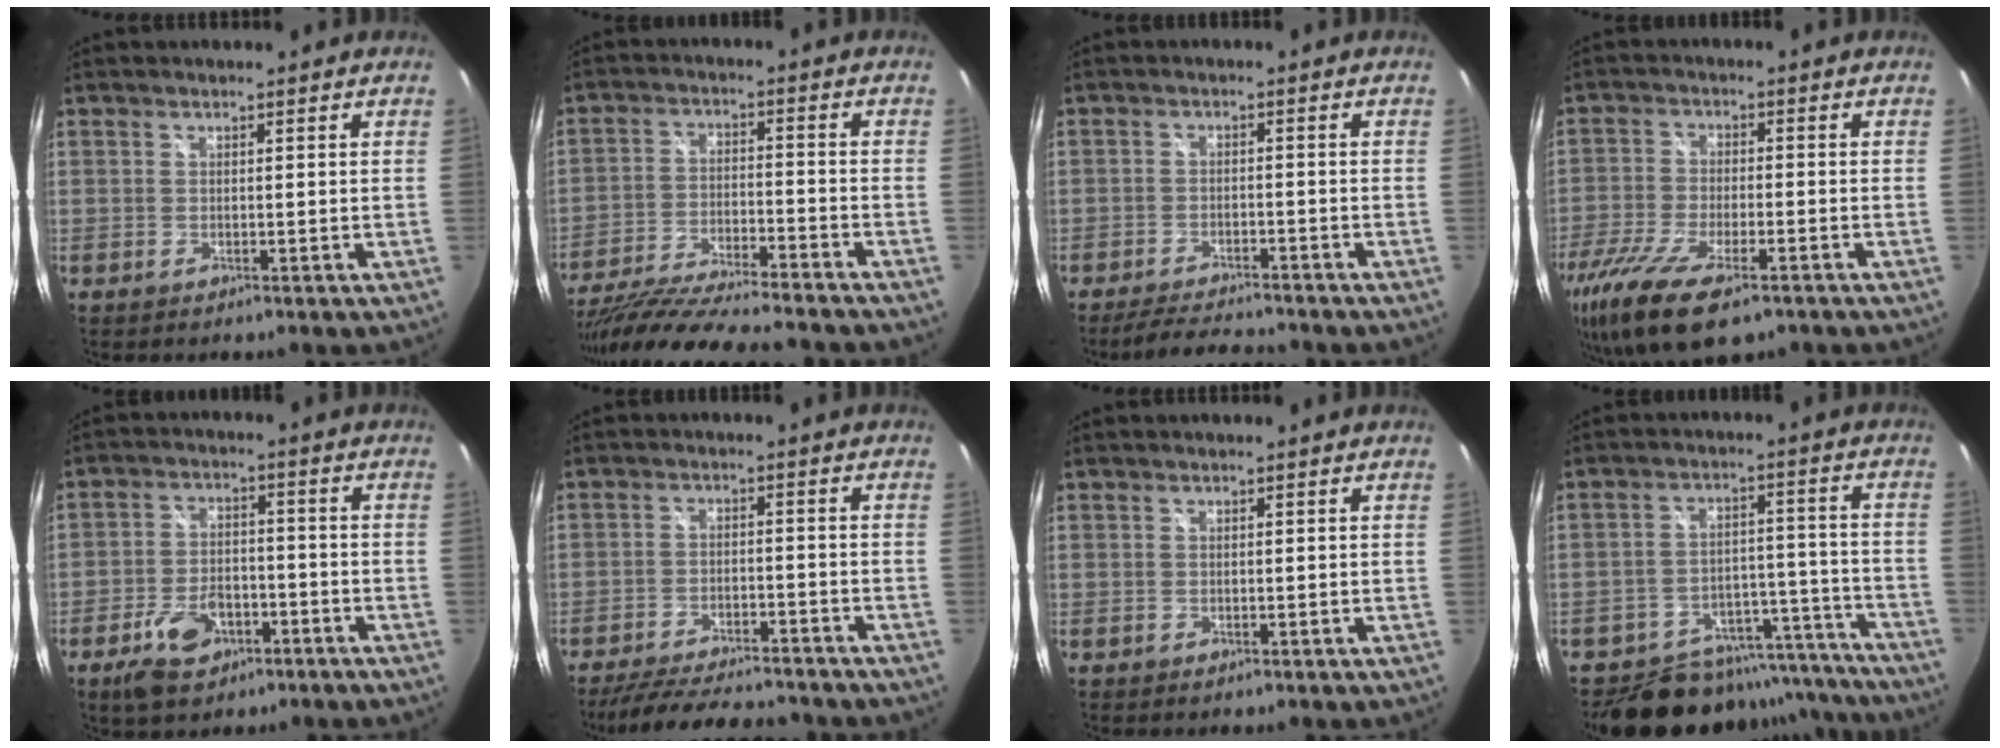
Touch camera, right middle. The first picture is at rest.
{"total": 20.0, "force": [-17.4, 1.6, 9.6], "torque": [-0.184, -0.043, -0.285]}
{"total": 7.1, "force": [-6.6, 1.1, 2.5], "torque": [-0.067, -0.001, -0.102]}
{"total": 15.3, "force": [-9.9, 5.0, 10.5], "torque": [-0.232, -0.055, -0.180]}
{"total": 9.1, "force": [-5.3, 5.2, 5.3], "torque": [-0.119, 0.003, -0.084]}
{"total": 15.4, "force": [-13.4, 3.6, 6.6], "torque": [-0.138, -0.008, -0.198]}
{"total": 0.0}
{"total": 18.6, "force": [-16.4, 8.0, 3.8], "torque": [-0.076, 0.055, -0.204]}